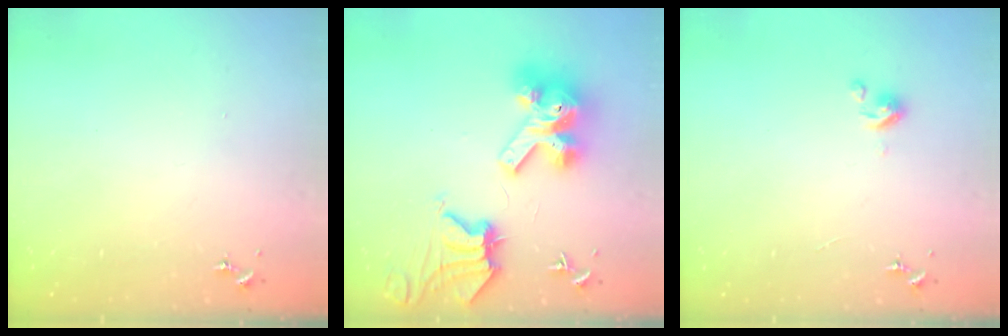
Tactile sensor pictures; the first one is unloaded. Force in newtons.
{"total": 16.2, "press": 16.1, "slide": 2.1}
{"total": 4.4, "press": 4.4, "slide": 0.3}